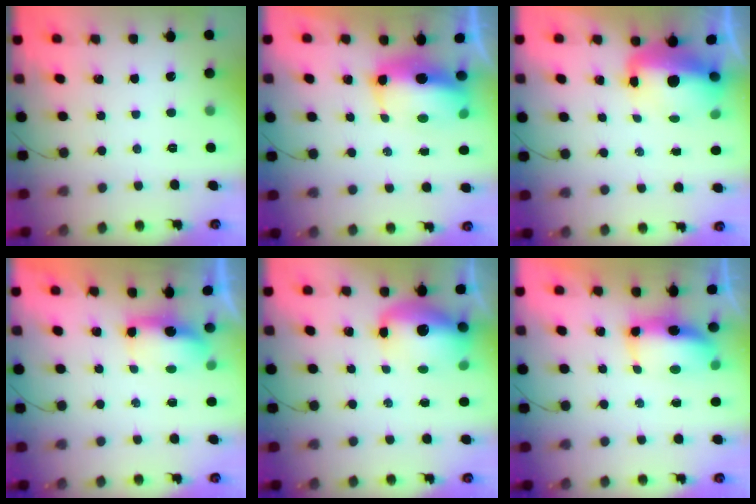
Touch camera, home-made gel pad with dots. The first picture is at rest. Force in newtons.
{"total": 10.5, "press": 10.2, "slide": 2.3}
{"total": 10.6, "press": 10.4, "slide": 2.1}
{"total": 5.4, "press": 5.4, "slide": 0.1}
{"total": 12.3, "press": 11.9, "slide": 2.7}
{"total": 14.3, "press": 9.5, "slide": 10.7}